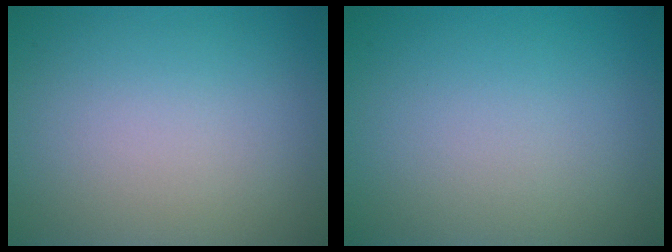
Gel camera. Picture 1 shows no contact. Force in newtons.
{"total": 0.0}